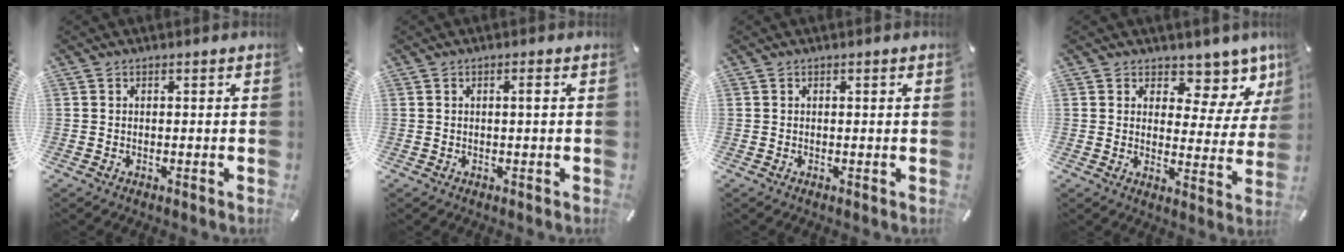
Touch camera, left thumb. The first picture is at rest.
{"total": 1.5, "force": [0.3, 0.1, 1.5], "torque": [-0.029, 0.000, 0.003]}
{"total": 0.6, "force": [0.1, 0.0, 0.6], "torque": [-0.009, 0.000, 0.001]}
{"total": 8.8, "force": [6.5, 4.7, 3.6], "torque": [-0.028, -0.065, 0.109]}